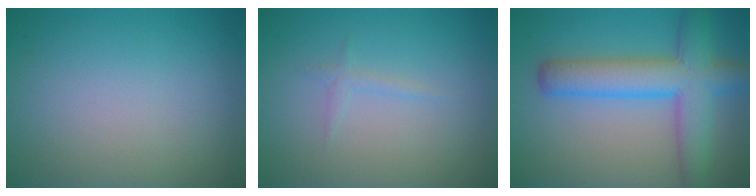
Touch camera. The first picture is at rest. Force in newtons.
{"total": 0.8, "press": 0.8, "slide": 0.1}
{"total": 6.8, "press": 6.8, "slide": 0.3}